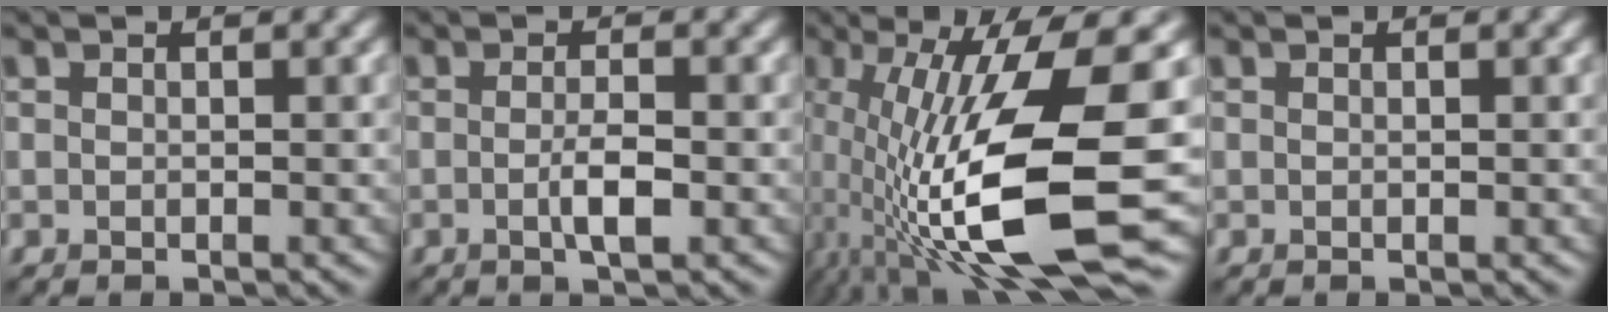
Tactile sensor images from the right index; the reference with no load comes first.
{"total": 2.3, "force": [-0.5, 0.4, 2.2], "torque": [-0.039, 0.000, -0.011]}
{"total": 13.5, "force": [-2.5, 3.6, 12.7], "torque": [-0.238, -0.018, -0.036]}
{"total": 0.0}